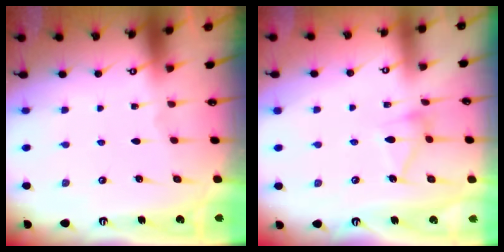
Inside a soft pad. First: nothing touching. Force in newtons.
{"total": 10.1, "press": 10.1, "slide": 0.9}